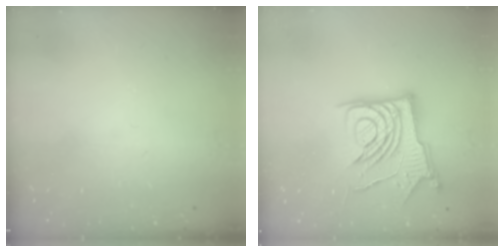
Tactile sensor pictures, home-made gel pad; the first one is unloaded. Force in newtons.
{"total": 14.4, "press": 14.3, "slide": 1.5}